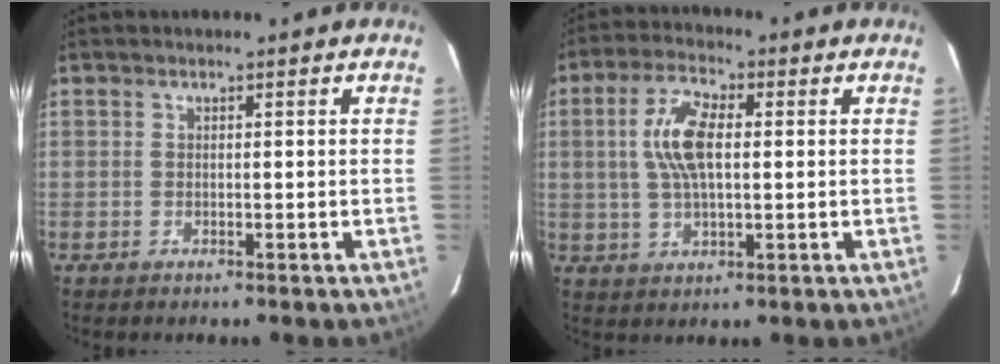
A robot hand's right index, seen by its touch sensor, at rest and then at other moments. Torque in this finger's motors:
{"motor_torque": [0.37, 0.06, 0.57, 0.11]}